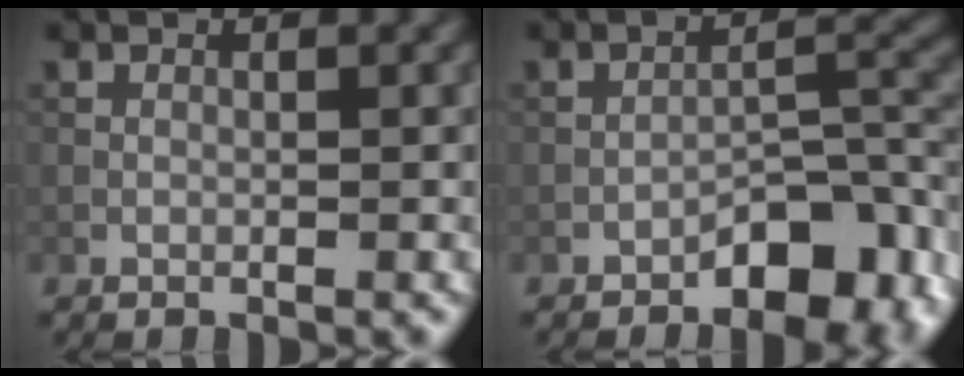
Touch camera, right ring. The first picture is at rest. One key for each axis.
{"total": 6.5, "fx": -4.0, "fy": 2.6, "fz": 4.4, "tx": -0.052, "ty": 0.019, "tz": -0.059}